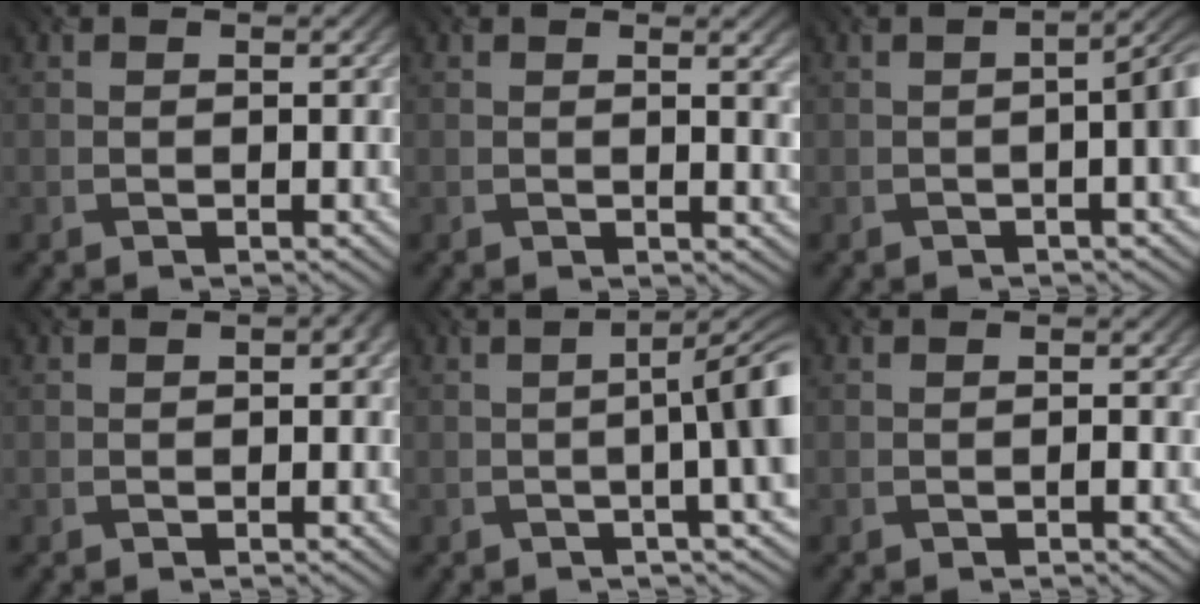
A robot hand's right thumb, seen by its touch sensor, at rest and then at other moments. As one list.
[{"total": 2.9, "force": [0.5, 0.6, 2.8], "torque": [-0.039, 0.004, 0.009]}, {"total": 6.1, "force": [-0.5, 2.1, 5.7], "torque": [-0.063, 0.004, -0.007]}, {"total": 1.6, "force": [0.0, 0.9, 1.3], "torque": [-0.018, 0.000, 0.002]}, {"total": 8.2, "force": [-0.3, 1.6, 8.1], "torque": [-0.106, 0.008, -0.009]}, {"total": 0.5, "force": [-0.3, 0.1, 0.4], "torque": [-0.005, 0.002, -0.004]}]